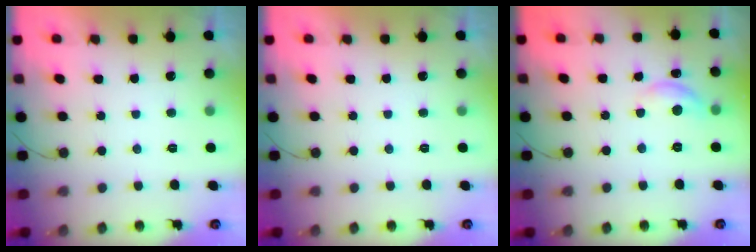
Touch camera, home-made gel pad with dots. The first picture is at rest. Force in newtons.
{"total": 0.0}
{"total": 8.1, "press": 8.1, "slide": 0.5}